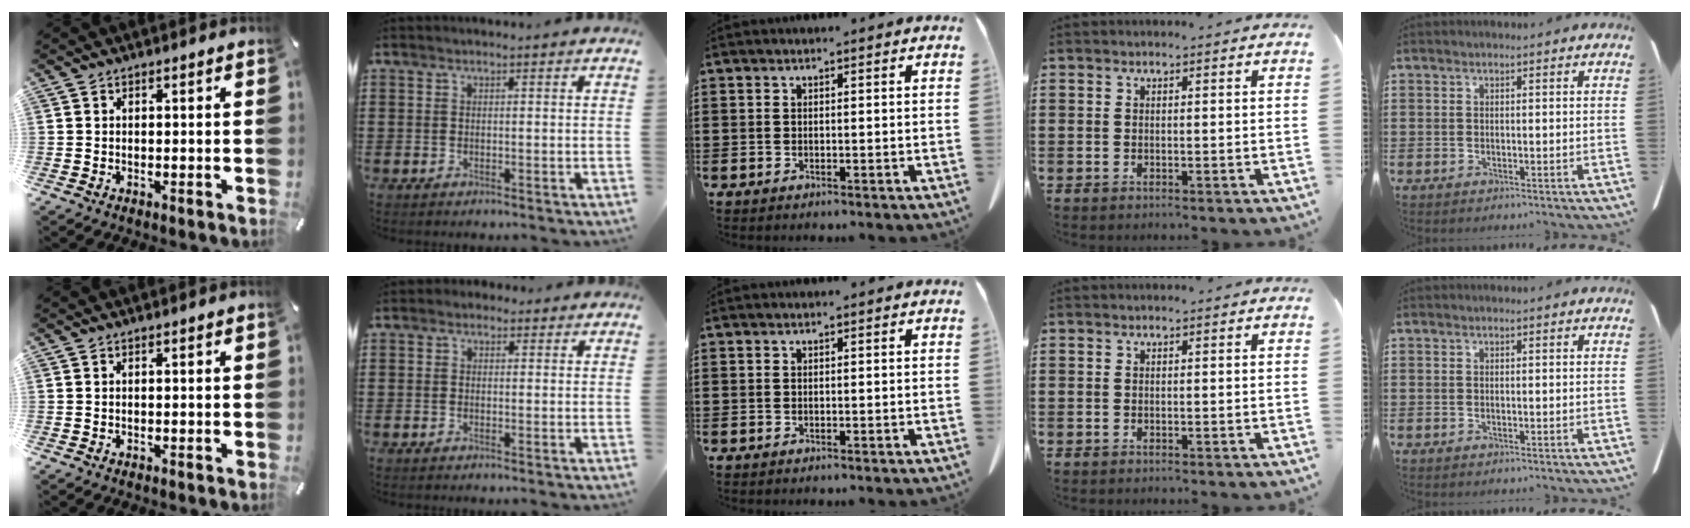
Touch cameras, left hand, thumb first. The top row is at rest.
{"index": {"total": 1.2, "force": [0.6, 1.0, 0.4], "torque": [-0.011, 0.008, 0.011]}}